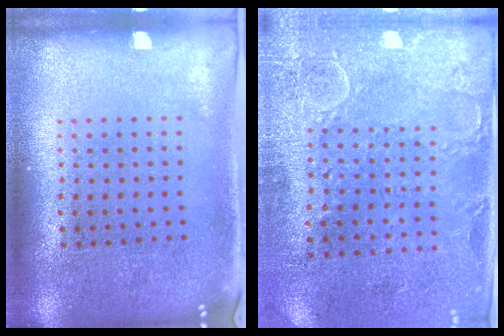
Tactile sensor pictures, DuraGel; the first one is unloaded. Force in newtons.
{"total": 2.7, "press": 2.4, "slide": 1.2}